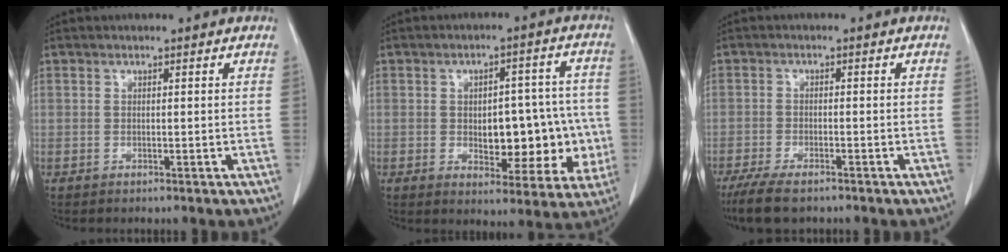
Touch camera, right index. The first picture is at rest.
{"total": 11.6, "force": [-1.8, 5.9, 9.8], "torque": [-0.106, 0.031, -0.008]}
{"total": 7.0, "force": [-5.3, 1.8, 4.1], "torque": [-0.072, -0.015, -0.088]}